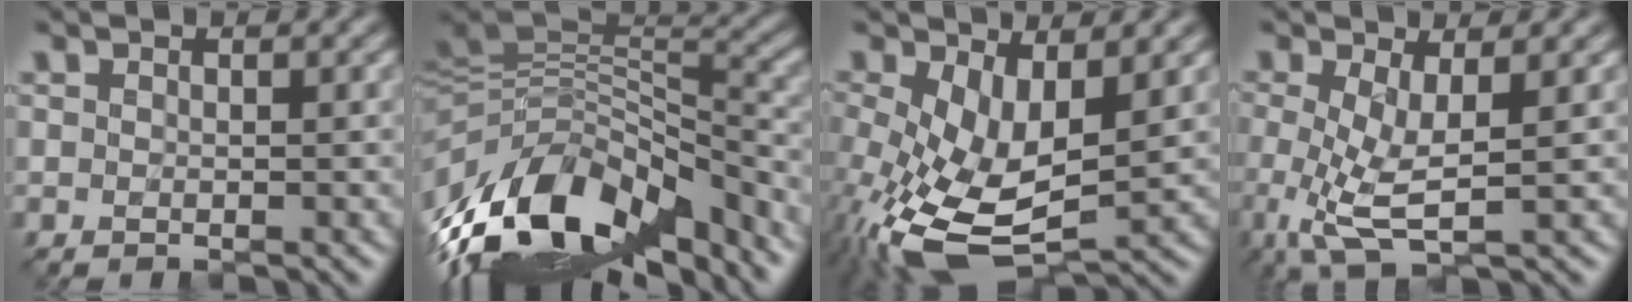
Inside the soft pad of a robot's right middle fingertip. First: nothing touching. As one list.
[{"total": 12.8, "force": [-6.6, 6.3, 9.0], "torque": [-0.190, 0.015, -0.124]}, {"total": 8.6, "force": [-1.1, 4.6, 7.2], "torque": [-0.174, -0.027, -0.010]}, {"total": 3.9, "force": [-0.6, 1.2, 3.7], "torque": [-0.081, -0.012, -0.008]}]